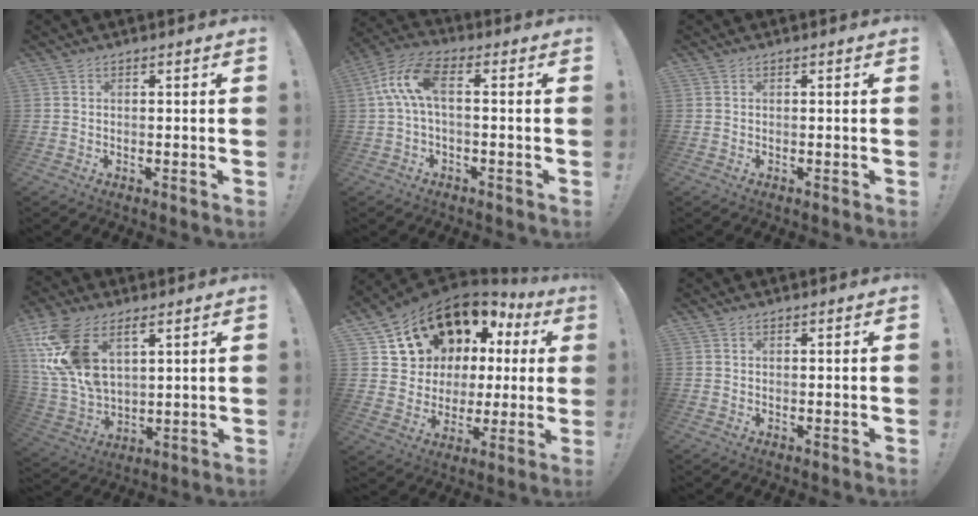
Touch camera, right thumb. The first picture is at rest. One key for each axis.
{"total": 10.1, "fx": 0.8, "fy": 4.3, "fz": 9.1, "tx": -0.193, "ty": 0.006, "tz": 0.016}
{"total": 0.0}
{"total": 17.2, "fx": 8.1, "fy": 10.5, "fz": 11.0, "tx": -0.231, "ty": -0.037, "tz": 0.154}
{"total": 14.4, "fx": 9.7, "fy": 9.4, "fz": 5.0, "tx": -0.078, "ty": -0.084, "tz": 0.199}
{"total": 0.7, "fx": -0.3, "fy": -0.6, "fz": -0.1, "tx": 0.002, "ty": 0.005, "tz": -0.006}